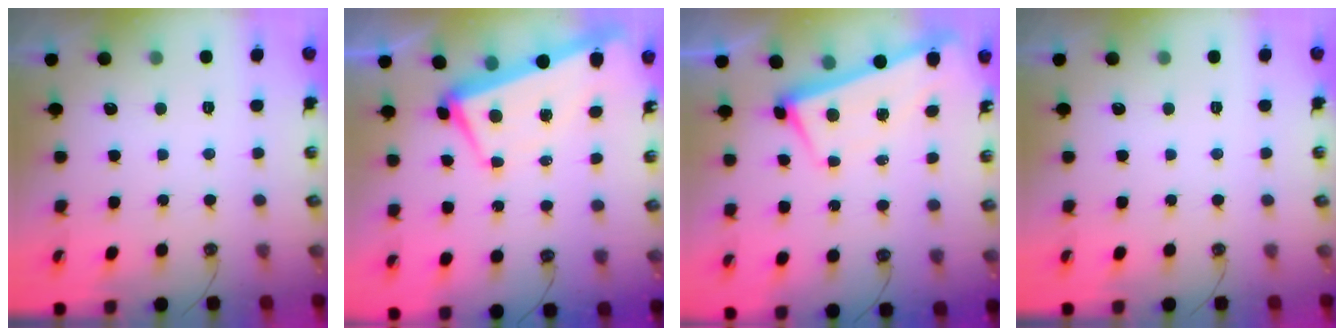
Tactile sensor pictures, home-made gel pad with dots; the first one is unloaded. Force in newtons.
{"total": 1.6, "press": 1.4, "slide": 0.9}
{"total": 1.5, "press": 0.5, "slide": 1.5}
{"total": 0.0}